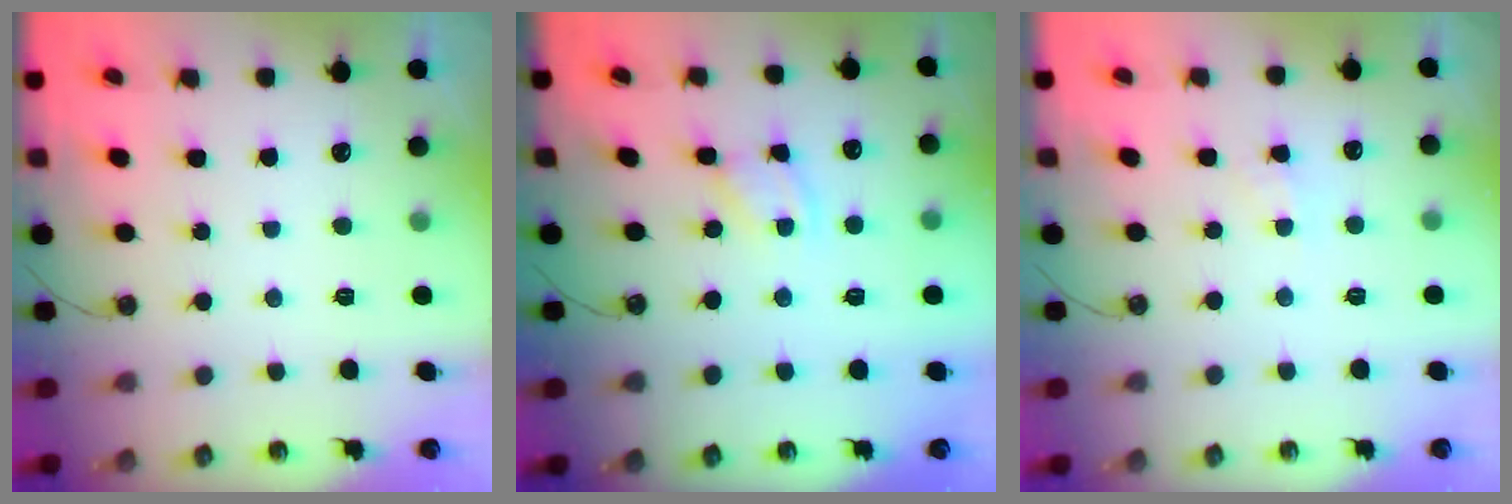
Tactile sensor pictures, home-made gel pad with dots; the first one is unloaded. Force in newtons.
{"total": 1.9, "press": 1.9, "slide": 0.3}
{"total": 2.0, "press": 2.0, "slide": 0.3}